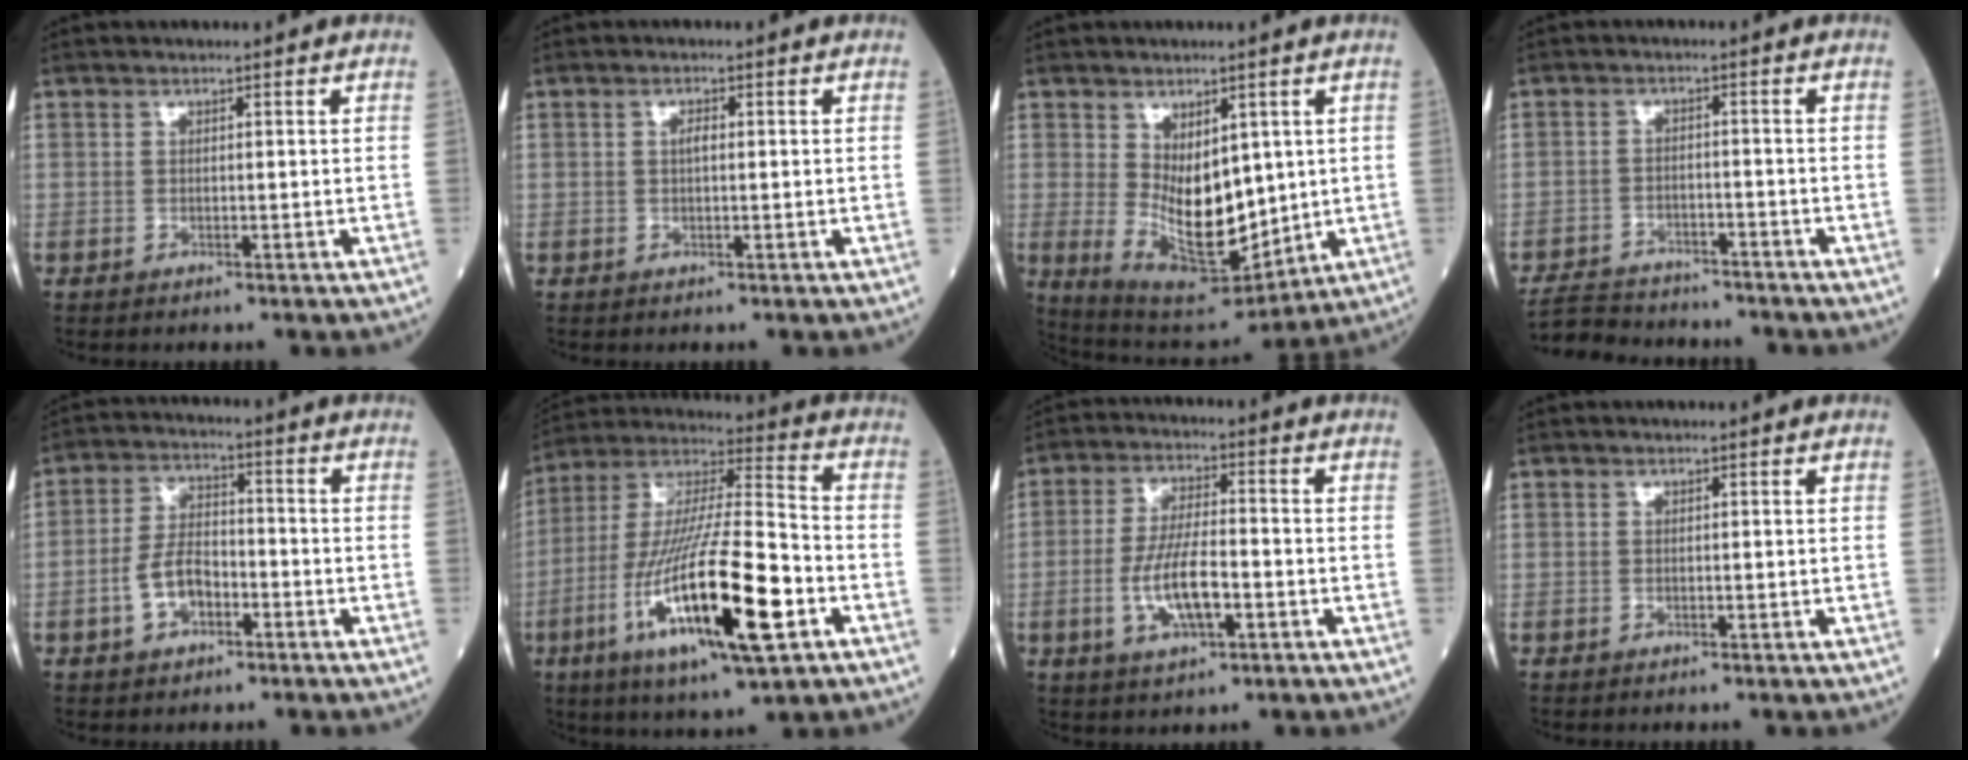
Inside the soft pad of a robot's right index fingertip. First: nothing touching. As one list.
[{"total": 1.3, "force": [0.2, 0.5, 1.2], "torque": [-0.022, 0.002, 0.003]}, {"total": 11.7, "force": [0.6, 5.6, 10.2], "torque": [-0.175, -0.018, 0.032]}, {"total": 9.6, "force": [-9.0, 2.5, 2.3], "torque": [-0.046, 0.002, -0.136]}, {"total": 7.2, "force": [-2.8, 4.0, 5.3], "torque": [-0.118, 0.012, -0.053]}, {"total": 22.4, "force": [-7.6, 3.6, 20.7], "torque": [-0.406, -0.029, -0.131]}, {"total": 8.3, "force": [-2.3, 2.4, 7.6], "torque": [-0.158, -0.001, -0.039]}, {"total": 0.0}]